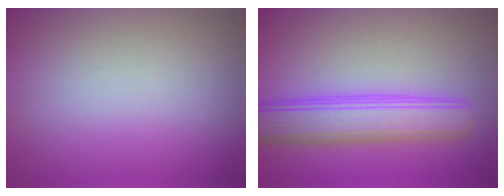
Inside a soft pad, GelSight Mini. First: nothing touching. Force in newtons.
{"total": 5.7, "press": 5.7, "slide": 0.2}